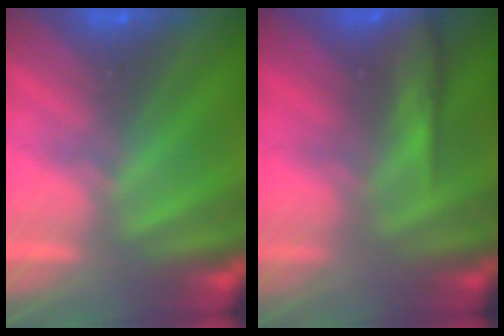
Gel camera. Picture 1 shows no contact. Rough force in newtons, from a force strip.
{"total": 9.3}